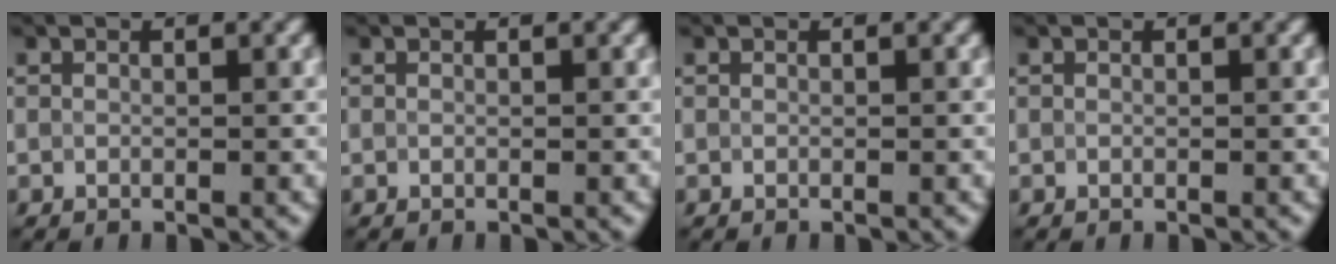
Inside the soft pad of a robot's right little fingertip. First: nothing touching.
{"total": 0.0}
{"total": 0.0}
{"total": 0.0}